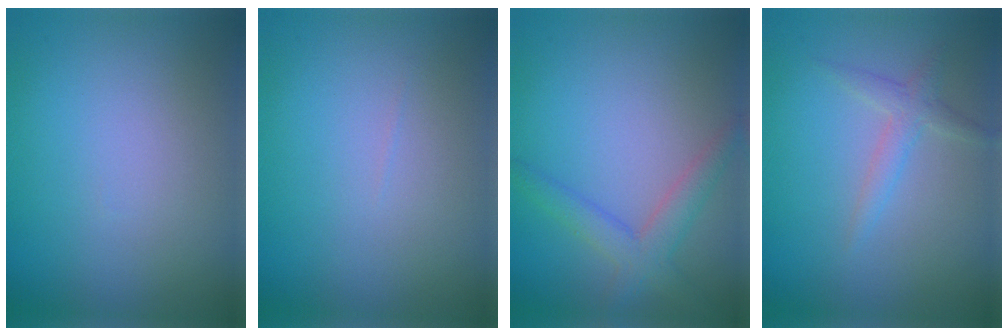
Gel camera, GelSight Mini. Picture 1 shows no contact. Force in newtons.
{"total": 0.0}
{"total": 3.0, "press": 3.0, "slide": 0.1}
{"total": 1.8, "press": 1.8, "slide": 0.1}